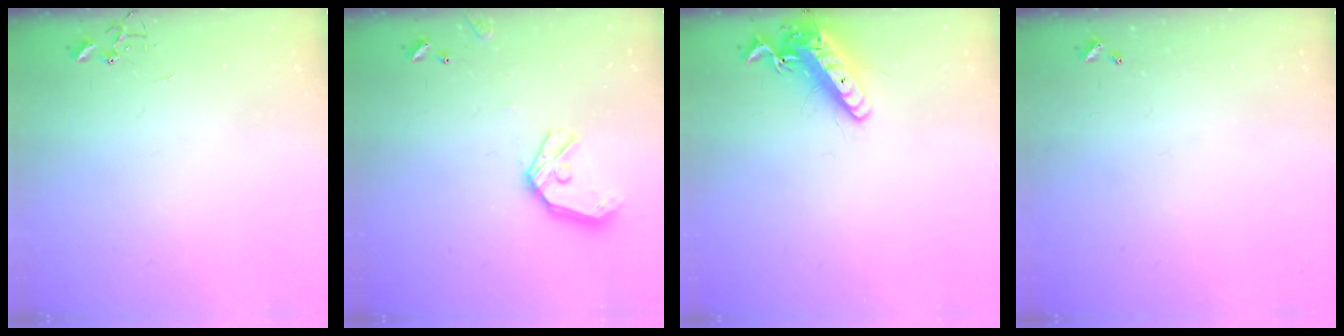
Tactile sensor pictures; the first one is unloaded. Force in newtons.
{"total": 13.0, "press": 12.9, "slide": 1.9}
{"total": 16.0, "press": 15.7, "slide": 3.1}
{"total": 0.0}